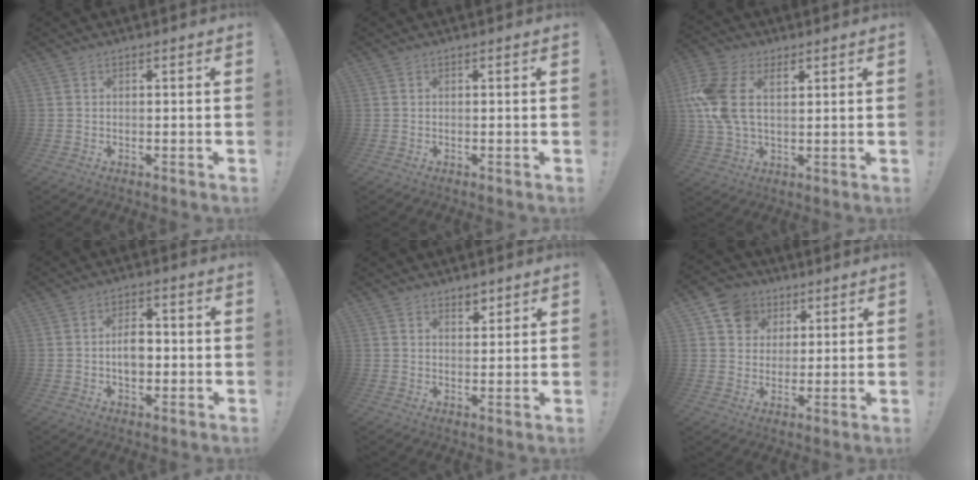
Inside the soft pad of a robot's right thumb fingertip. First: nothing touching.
{"total": 0.0}
{"total": 13.5, "force": [4.1, 8.3, 9.7], "torque": [-0.203, -0.007, 0.077]}
{"total": 6.2, "force": [-0.9, 4.0, 4.7], "torque": [-0.069, 0.004, -0.022]}
{"total": 3.8, "force": [2.9, 2.1, 1.2], "torque": [-0.004, -0.018, 0.050]}
{"total": 9.6, "force": [4.4, 8.2, 2.5], "torque": [-0.028, -0.026, 0.086]}